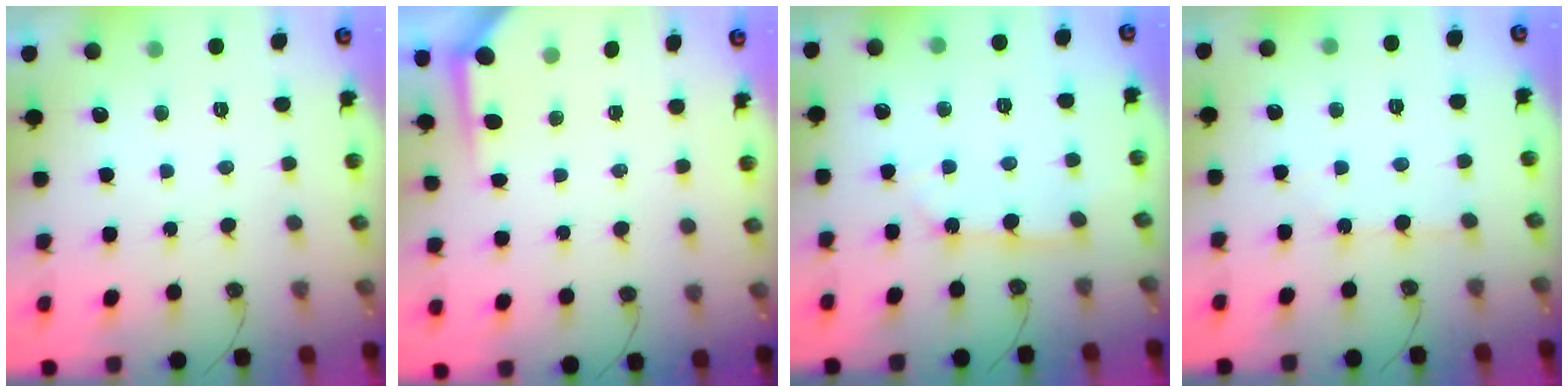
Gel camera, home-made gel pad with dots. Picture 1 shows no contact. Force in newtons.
{"total": 3.3, "press": 3.3, "slide": 0.4}
{"total": 2.6, "press": 2.6, "slide": 0.4}
{"total": 2.7, "press": 2.7, "slide": 0.4}